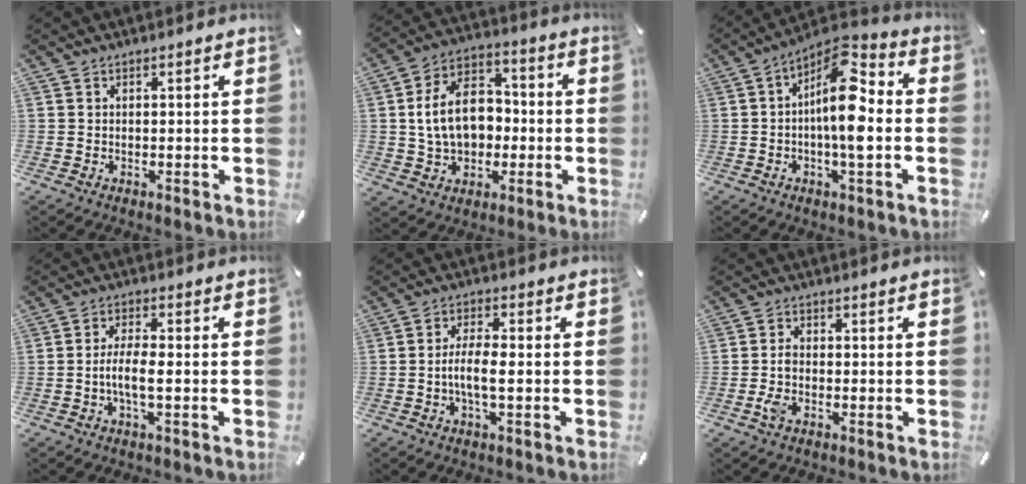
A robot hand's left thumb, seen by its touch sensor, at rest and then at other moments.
{"total": 13.7, "force": [-0.6, 10.5, 8.8], "torque": [-0.176, 0.025, -0.008]}
{"total": 13.4, "force": [-0.1, 4.5, 12.6], "torque": [-0.237, -0.011, -0.005]}
{"total": 6.1, "force": [-1.3, 1.7, 5.8], "torque": [-0.114, -0.001, -0.026]}
{"total": 6.4, "force": [-1.2, 1.9, 5.9], "torque": [-0.118, 0.001, -0.025]}
{"total": 3.5, "force": [-1.5, 1.5, 2.8], "torque": [-0.066, 0.001, -0.031]}